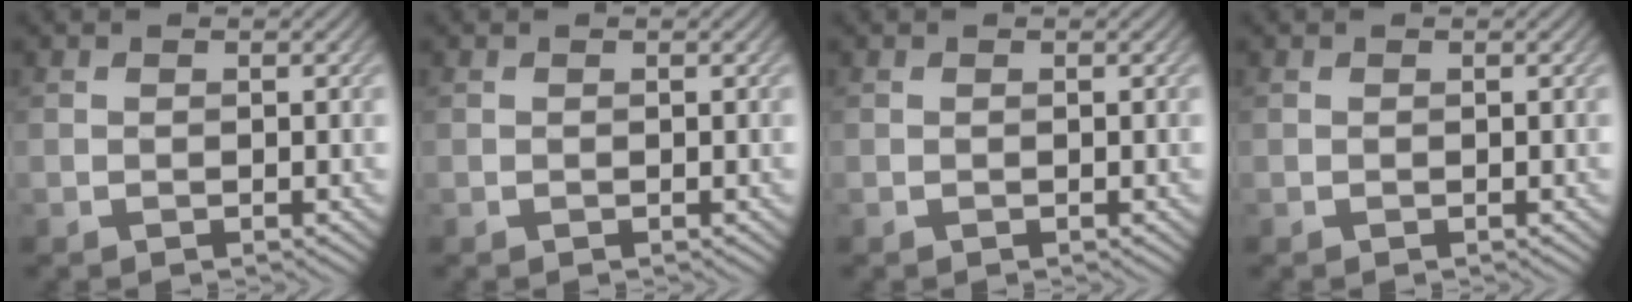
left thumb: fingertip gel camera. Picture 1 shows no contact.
{"total": 0.0}
{"total": 0.0}
{"total": 0.0}